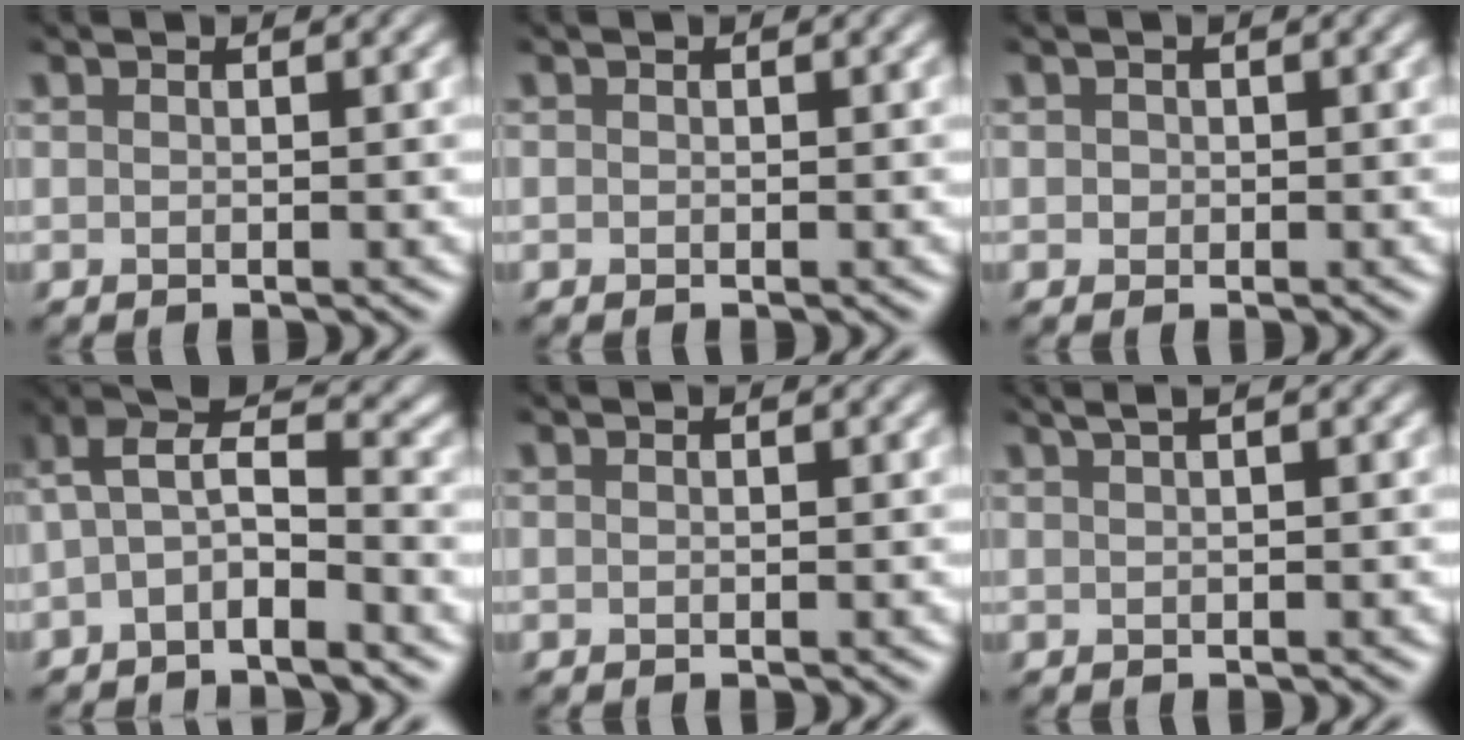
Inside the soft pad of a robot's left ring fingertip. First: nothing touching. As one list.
[{"total": 0.0}, {"total": 0.7, "force": [0.1, 0.6, 0.1], "torque": [0.002, -0.002, -0.002]}, {"total": 4.8, "force": [-1.1, 2.2, 4.1], "torque": [-0.075, 0.017, -0.030]}, {"total": 0.0}, {"total": 3.4, "force": [1.6, 1.5, 2.6], "torque": [-0.018, 0.017, 0.000]}]